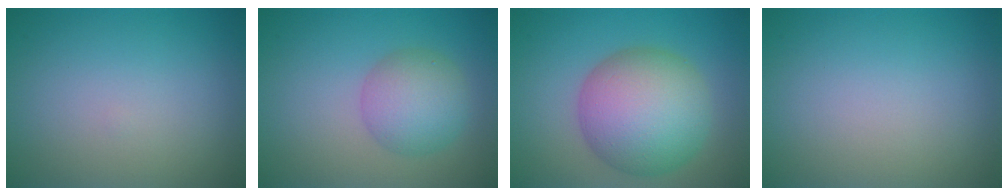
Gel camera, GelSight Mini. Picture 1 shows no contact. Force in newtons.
{"total": 4.5, "press": 4.5, "slide": 0.1}
{"total": 9.7, "press": 9.7, "slide": 0.4}
{"total": 0.0}